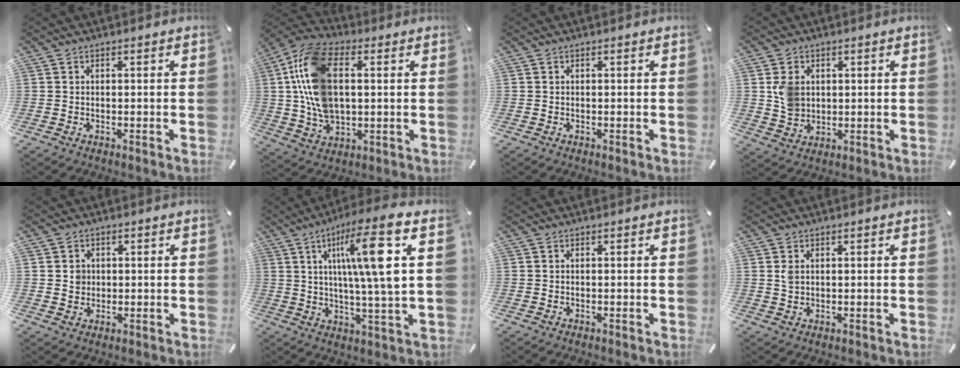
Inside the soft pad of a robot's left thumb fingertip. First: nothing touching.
{"total": 16.2, "force": [2.1, 10.7, 12.0], "torque": [-0.284, 0.005, 0.037]}
{"total": 0.0}
{"total": 6.3, "force": [1.3, 5.4, 3.0], "torque": [-0.056, 0.005, 0.024]}
{"total": 2.9, "force": [0.5, 2.9, 0.3], "torque": [0.007, 0.000, 0.004]}
{"total": 16.0, "force": [5.5, 1.9, 15.0], "torque": [-0.245, -0.015, 0.074]}
{"total": 0.0}
{"total": 1.7, "force": [0.7, 1.2, 0.9], "torque": [-0.020, 0.004, 0.012]}